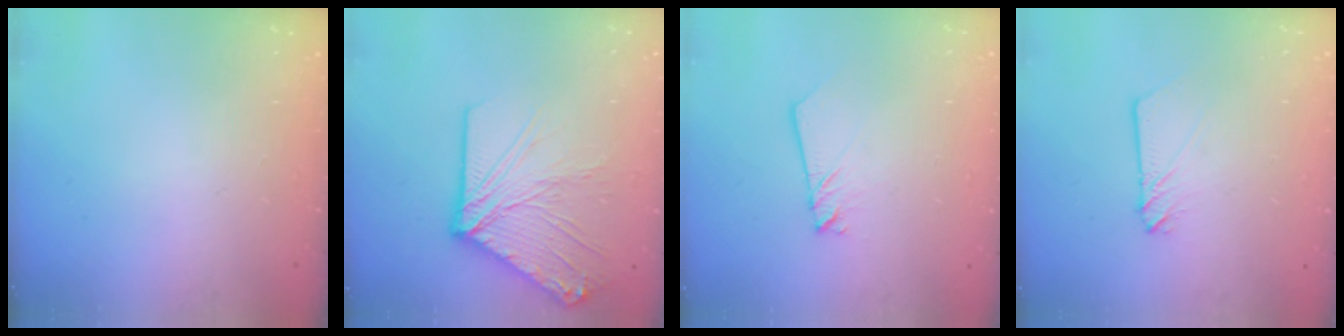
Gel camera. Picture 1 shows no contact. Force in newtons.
{"total": 16.4, "press": 16.2, "slide": 2.3}
{"total": 2.4, "press": 2.4, "slide": 0.2}
{"total": 2.9, "press": 2.9, "slide": 0.4}